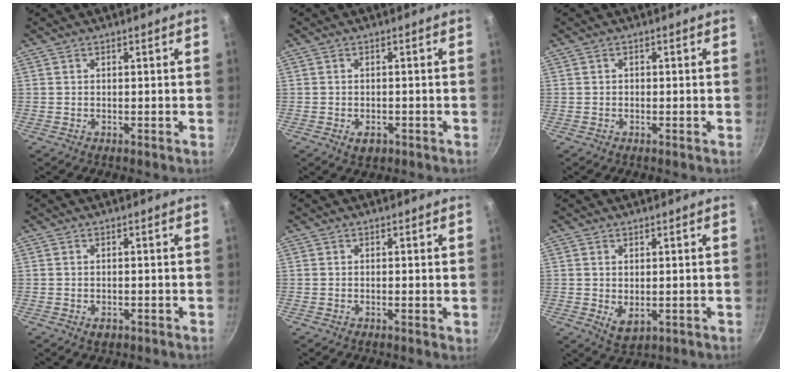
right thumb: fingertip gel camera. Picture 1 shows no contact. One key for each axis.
{"total": 2.7, "fx": -1.2, "fy": 1.8, "fz": 1.6, "tx": -0.024, "ty": 0.006, "tz": -0.011}
{"total": 0.6, "fx": -0.2, "fy": 0.5, "fz": 0.2, "tx": -0.003, "ty": 0.002, "tz": -0.004}
{"total": 1.5, "fx": -0.7, "fy": 1.1, "fz": 0.8, "tx": -0.013, "ty": 0.000, "tz": -0.007}
{"total": 1.0, "fx": -0.1, "fy": 0.3, "fz": 1.0, "tx": -0.014, "ty": -0.001, "tz": -0.004}
{"total": 3.8, "fx": -0.1, "fy": 2.4, "fz": 2.9, "tx": -0.046, "ty": -0.015, "tz": 0.007}